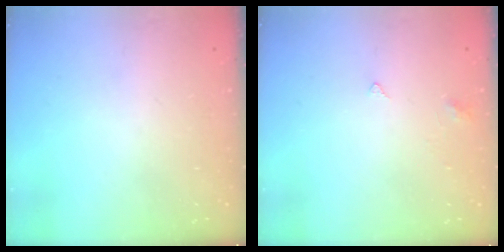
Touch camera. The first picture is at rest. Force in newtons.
{"total": 2.8, "press": 2.8, "slide": 0.5}